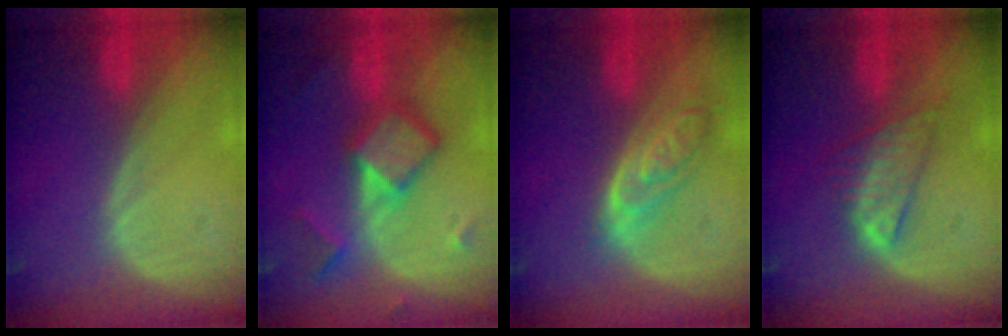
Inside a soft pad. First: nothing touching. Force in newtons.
{"total": 7.4, "press": 7.4, "slide": 0.5}
{"total": 6.5, "press": 5.9, "slide": 2.7}
{"total": 4.9, "press": 4.9, "slide": 0.4}